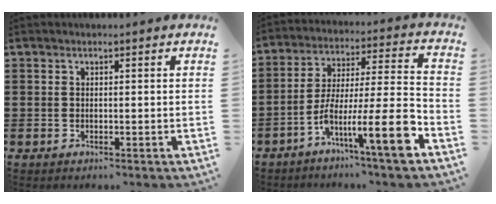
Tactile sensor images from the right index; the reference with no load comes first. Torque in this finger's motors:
{"motor_torque": [1.53, -0.61, 0.92, 0.21]}